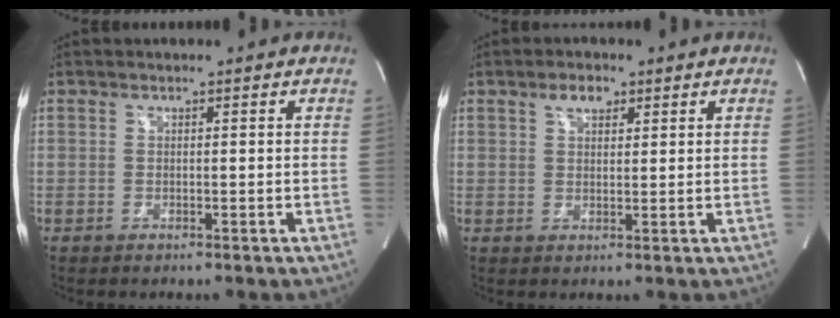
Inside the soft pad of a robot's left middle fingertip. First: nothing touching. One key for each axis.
{"total": 3.0, "fx": 1.8, "fy": 1.6, "fz": 1.8, "tx": -0.035, "ty": 0.009, "tz": 0.034}